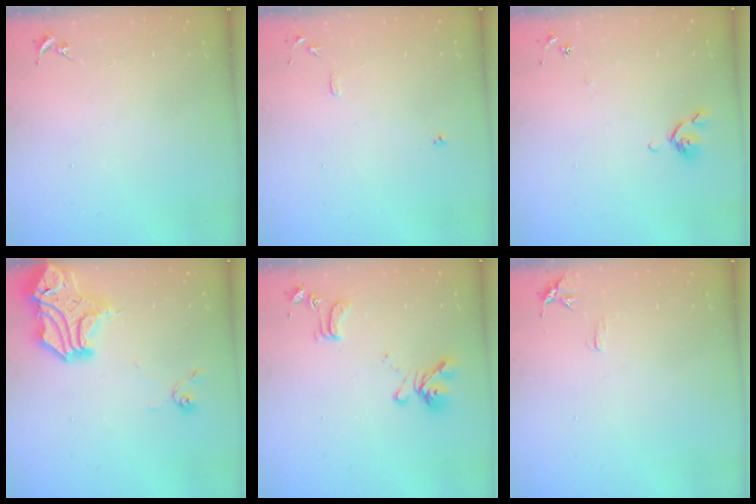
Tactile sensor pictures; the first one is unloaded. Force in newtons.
{"total": 7.3, "press": 7.3, "slide": 0.8}
{"total": 5.7, "press": 5.6, "slide": 1.1}
{"total": 19.9, "press": 19.7, "slide": 2.8}
{"total": 13.5, "press": 13.4, "slide": 1.4}
{"total": 6.4, "press": 6.4, "slide": 0.5}